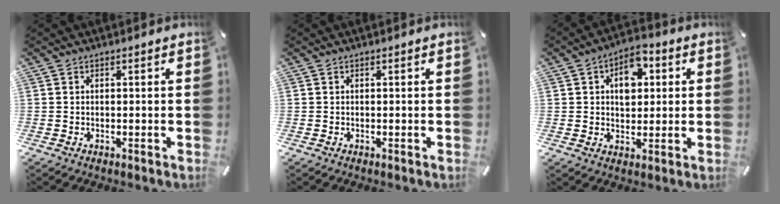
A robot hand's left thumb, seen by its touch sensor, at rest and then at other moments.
{"total": 0.0}
{"total": 8.4, "force": [2.0, 6.0, 5.5], "torque": [-0.068, 0.000, 0.029]}